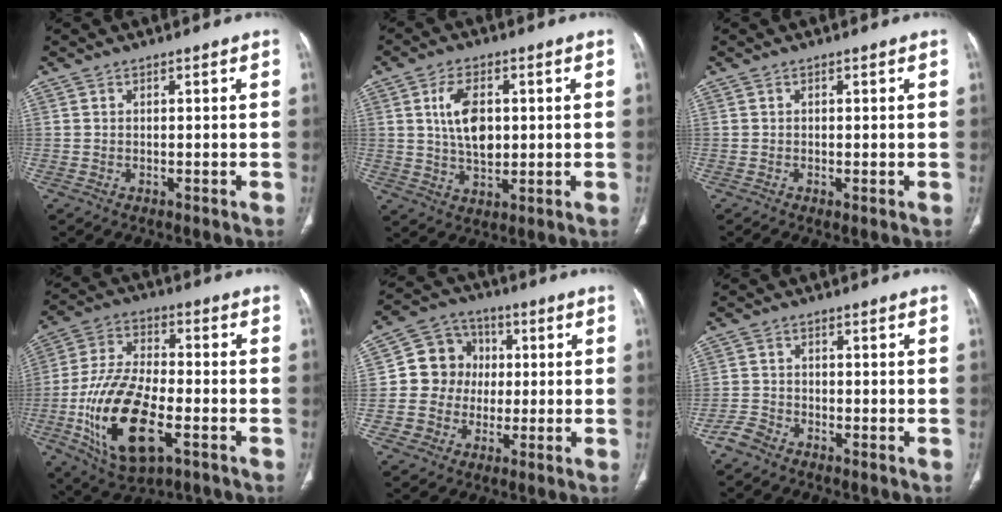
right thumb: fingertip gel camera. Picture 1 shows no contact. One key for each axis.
{"total": 8.5, "fx": 1.5, "fy": 5.0, "fz": 6.8, "tx": -0.111, "ty": -0.005, "tz": 0.031}
{"total": 0.8, "fx": -0.3, "fy": 0.1, "fz": 0.8, "tx": -0.018, "ty": -0.006, "tz": -0.008}
{"total": 19.6, "fx": -6.3, "fy": 9.0, "fz": 16.3, "tx": -0.319, "ty": 0.010, "tz": -0.105}
{"total": 11.5, "fx": 0.3, "fy": 10.8, "fz": 3.8, "tx": -0.024, "ty": 0.025, "tz": 0.002}
{"total": 2.5, "fx": -2.2, "fy": 1.0, "fz": 0.5, "tx": -0.010, "ty": 0.000, "tz": -0.051}